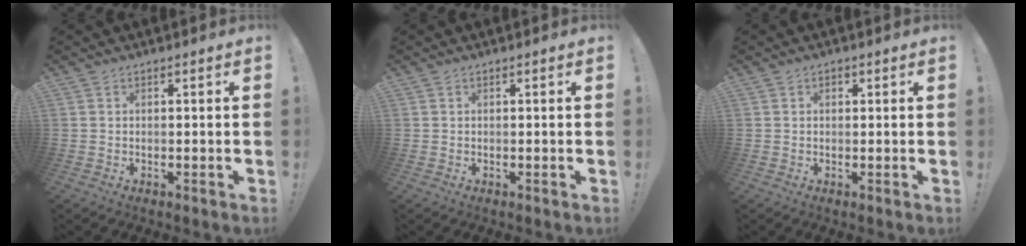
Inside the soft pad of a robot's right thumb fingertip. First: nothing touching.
{"total": 0.0}
{"total": 0.9, "force": [0.2, 0.8, 0.4], "torque": [0.001, 0.001, 0.001]}